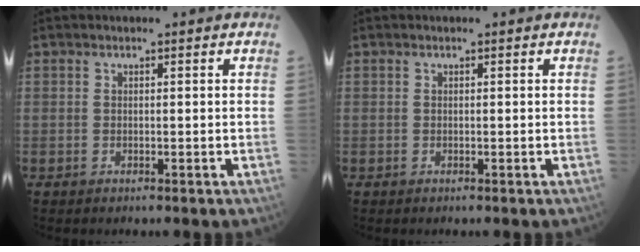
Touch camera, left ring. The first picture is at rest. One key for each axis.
{"total": 0.0}